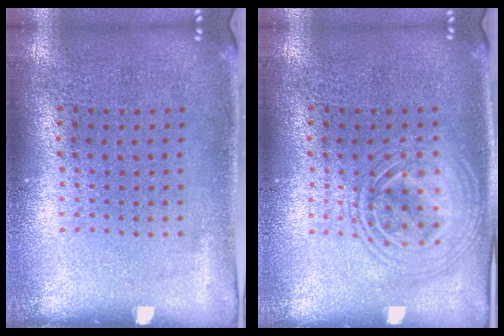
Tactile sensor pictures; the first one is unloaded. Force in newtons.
{"total": 1.7, "press": 1.7, "slide": 0.3}